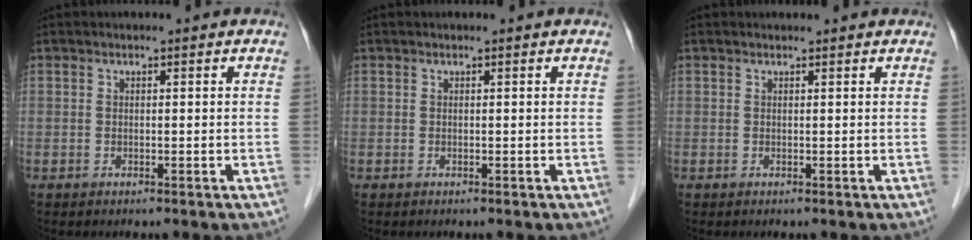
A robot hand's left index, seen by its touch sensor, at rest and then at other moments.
{"total": 0.0}
{"total": 1.8, "force": [1.7, 0.3, 0.4], "torque": [-0.012, 0.017, 0.021]}